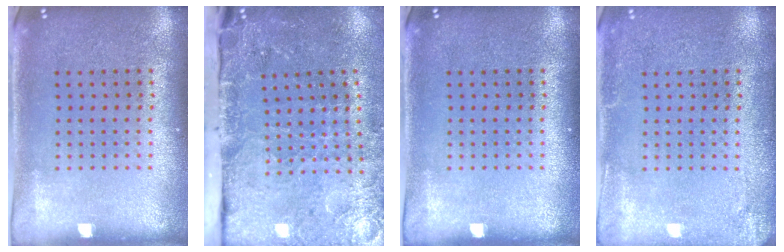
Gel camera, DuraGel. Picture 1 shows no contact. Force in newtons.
{"total": 3.7, "press": 3.4, "slide": 1.5}
{"total": 0.0}
{"total": 2.1, "press": 2.1, "slide": 0.2}